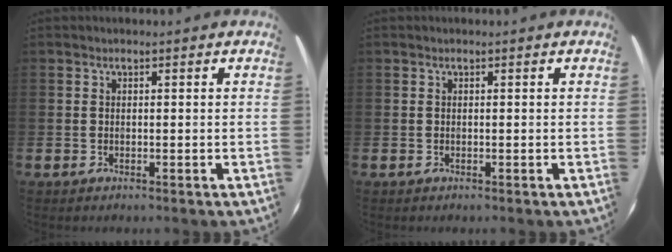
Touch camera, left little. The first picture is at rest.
{"total": 0.0}